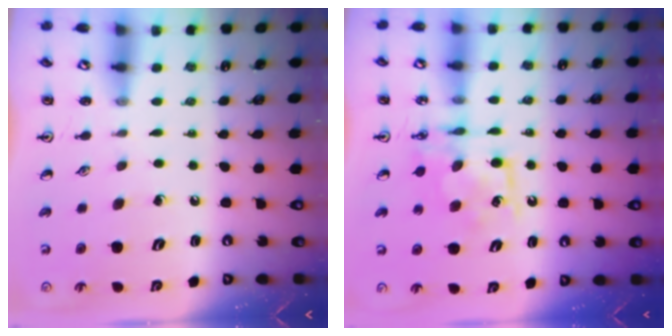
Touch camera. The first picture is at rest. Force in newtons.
{"total": 7.8, "press": 7.8, "slide": 0.3}